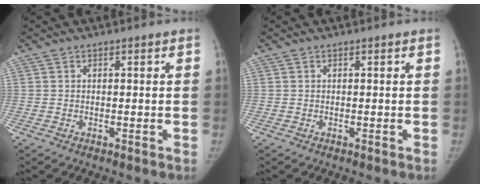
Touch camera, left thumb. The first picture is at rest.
{"total": 0.0}